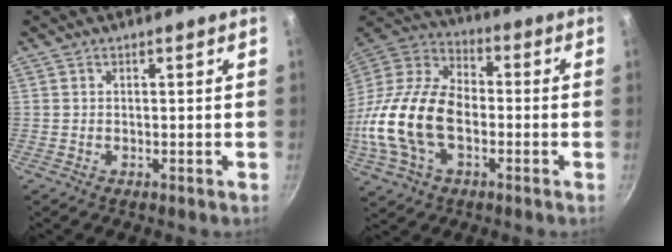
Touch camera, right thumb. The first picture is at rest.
{"total": 21.6, "force": [-3.7, 13.6, 16.4], "torque": [-0.310, 0.036, -0.080]}